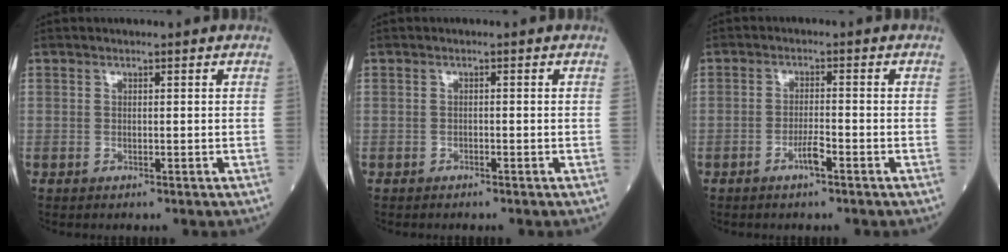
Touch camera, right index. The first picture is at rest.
{"total": 0.0}
{"total": 2.7, "force": [-1.6, 0.2, 2.2], "torque": [-0.041, -0.001, -0.030]}